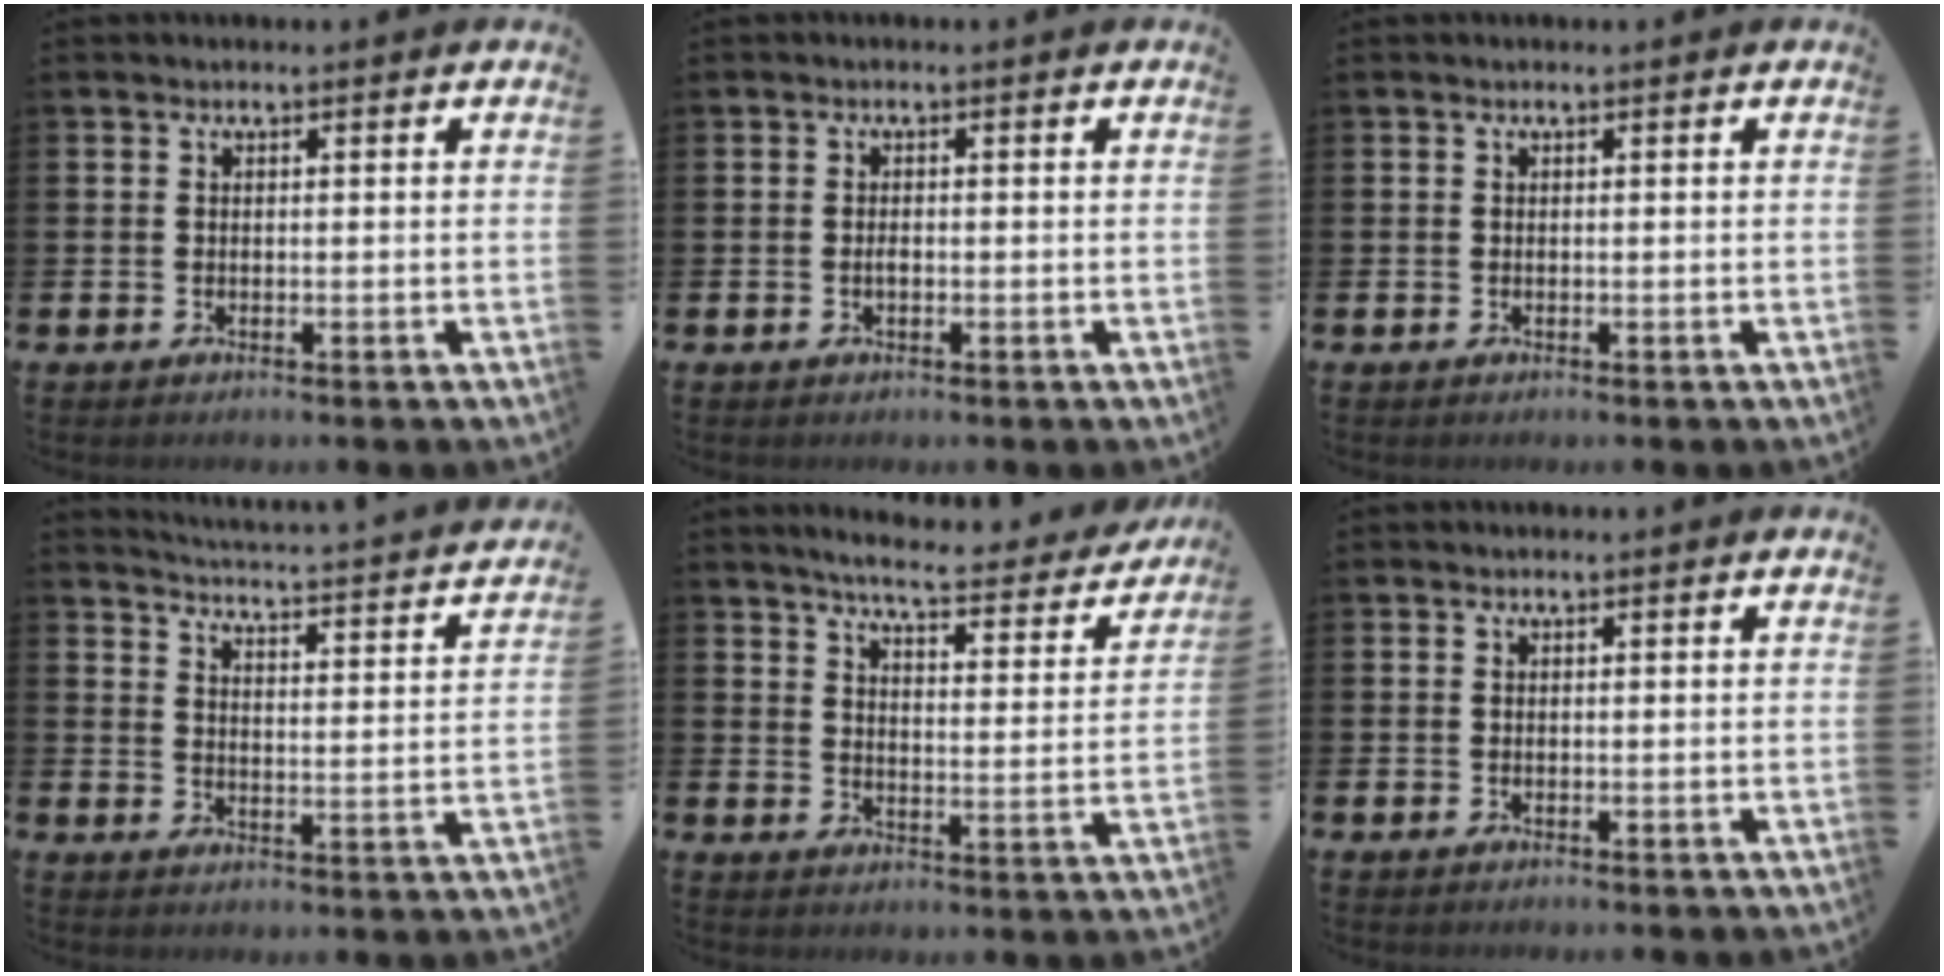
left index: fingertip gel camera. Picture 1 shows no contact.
{"total": 1.0, "force": [-0.3, 0.4, 0.8], "torque": [-0.015, 0.001, -0.006]}
{"total": 0.0}
{"total": 3.5, "force": [3.4, -0.4, 0.8], "torque": [-0.035, -0.041, 0.051]}
{"total": 5.9, "force": [5.5, 0.3, 2.1], "torque": [-0.050, -0.040, 0.089]}
{"total": 0.0}